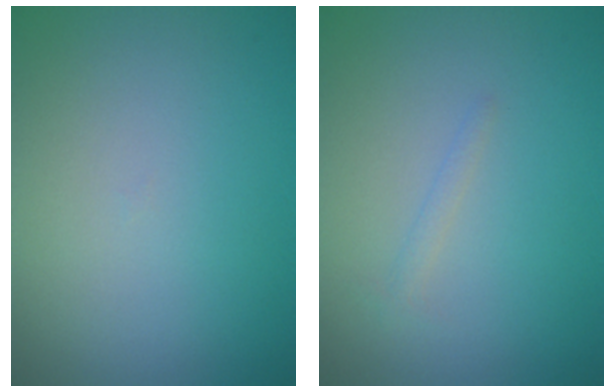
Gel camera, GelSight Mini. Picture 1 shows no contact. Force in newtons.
{"total": 0.7, "press": 0.7, "slide": 0.1}